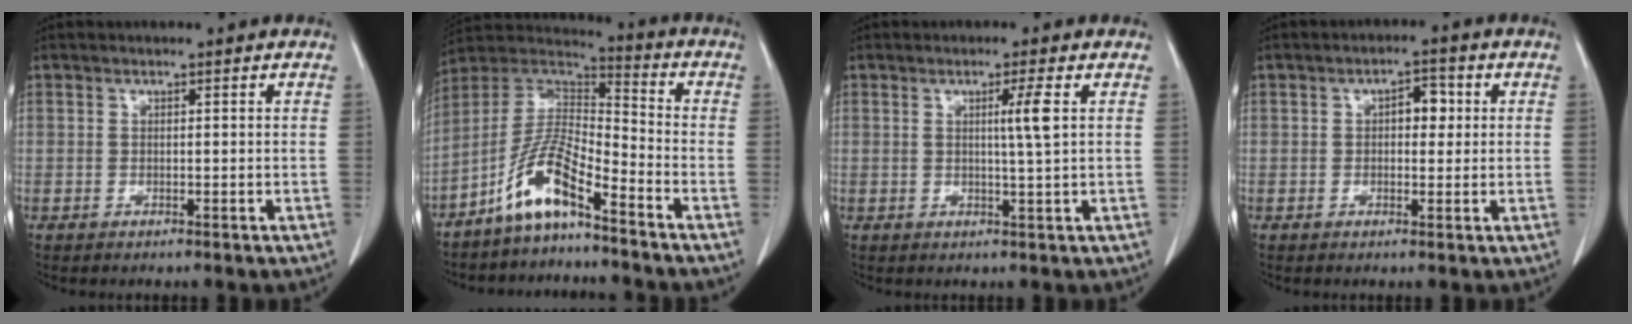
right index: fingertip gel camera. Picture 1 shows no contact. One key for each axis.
{"total": 10.4, "fx": -7.0, "fy": 1.8, "fz": 7.5, "tx": -0.165, "ty": 0.012, "tz": -0.136}
{"total": 3.4, "fx": 0.8, "fy": -0.8, "fz": 3.2, "tx": -0.055, "ty": -0.006, "tz": 0.014}
{"total": 3.5, "fx": 0.6, "fy": 1.9, "fz": 2.9, "tx": -0.040, "ty": 0.012, "tz": 0.008}